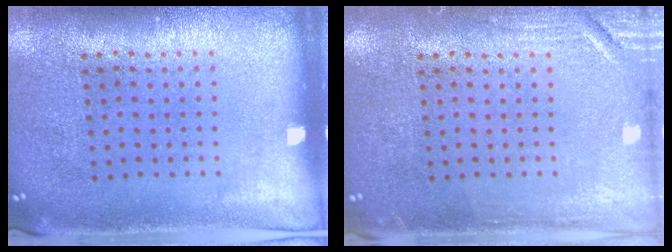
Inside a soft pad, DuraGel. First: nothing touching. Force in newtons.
{"total": 2.1, "press": 2.0, "slide": 0.4}